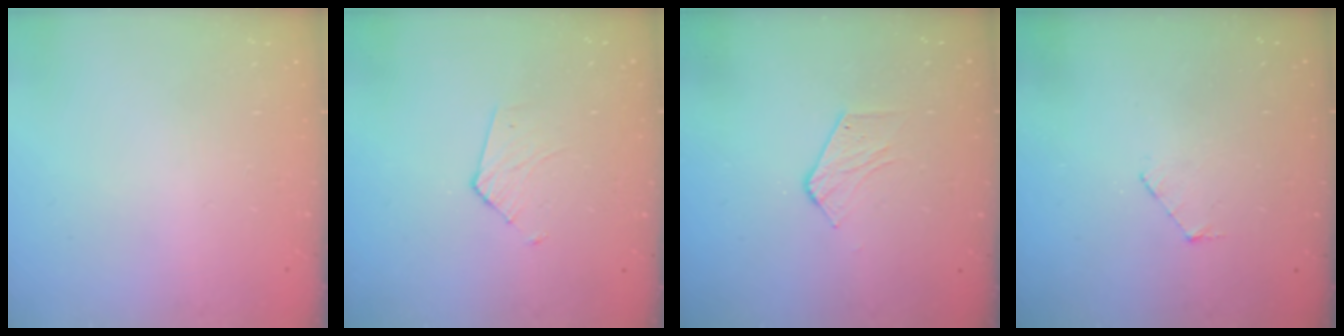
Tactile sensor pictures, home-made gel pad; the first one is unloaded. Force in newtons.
{"total": 3.5, "press": 3.4, "slide": 0.3}
{"total": 3.8, "press": 3.8, "slide": 0.3}
{"total": 3.8, "press": 3.8, "slide": 0.4}